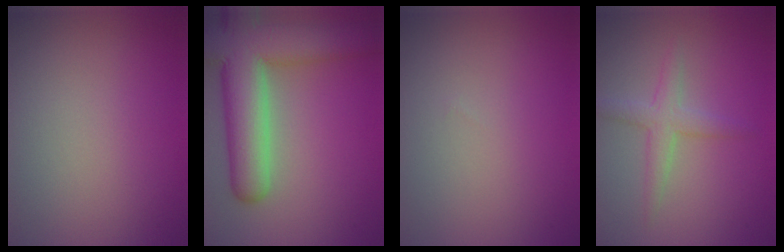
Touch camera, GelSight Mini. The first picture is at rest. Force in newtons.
{"total": 10.9, "press": 10.8, "slide": 0.7}
{"total": 0.0}
{"total": 2.5, "press": 2.5, "slide": 0.1}